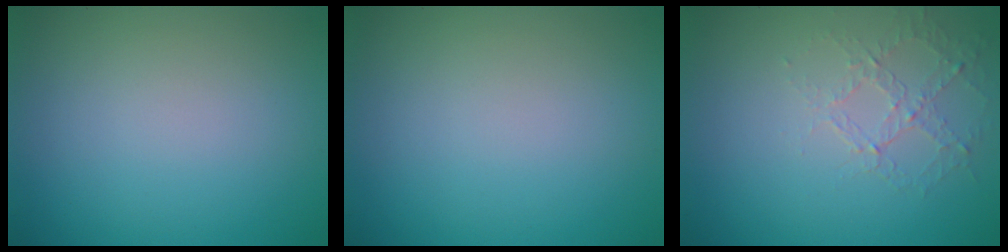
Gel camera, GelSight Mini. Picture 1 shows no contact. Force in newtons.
{"total": 0.0}
{"total": 1.4, "press": 0.8, "slide": 1.2}